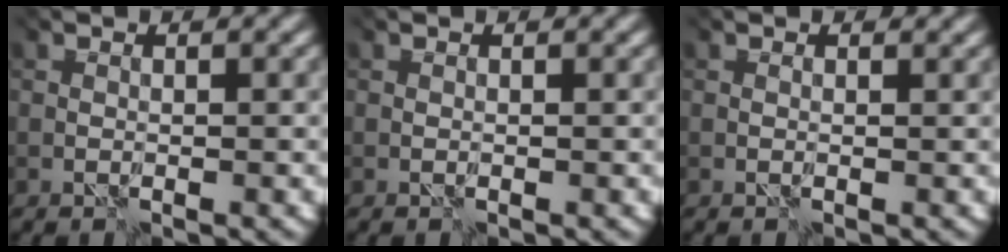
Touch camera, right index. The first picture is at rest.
{"total": 0.0}
{"total": 0.6, "force": [0.3, 0.4, 0.4], "torque": [-0.004, 0.002, 0.002]}